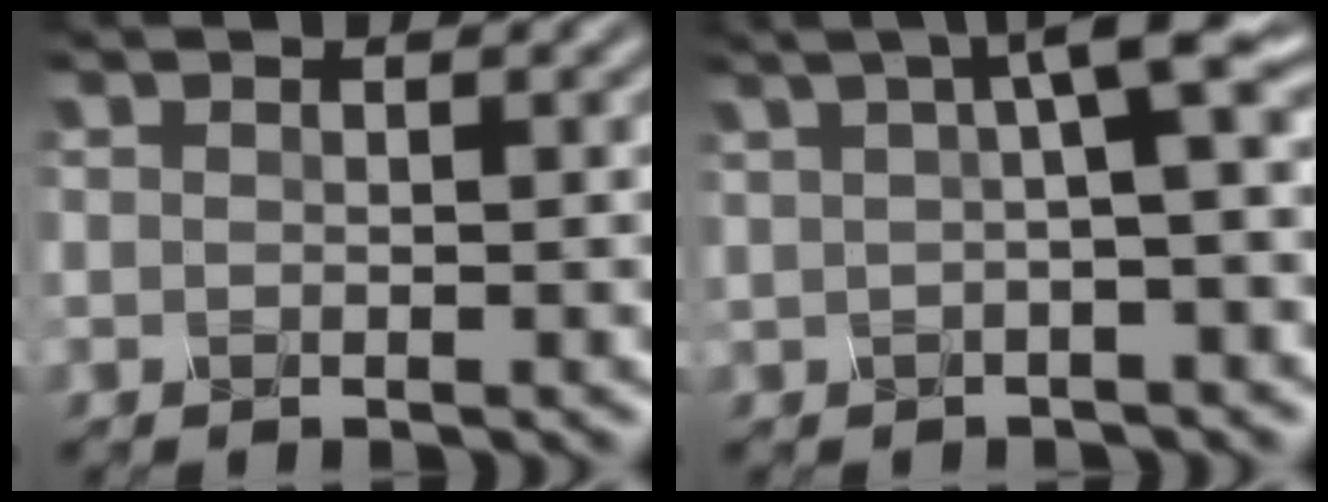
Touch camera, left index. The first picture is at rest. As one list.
[{"total": 4.7, "force": [1.3, 0.9, 4.4], "torque": [-0.060, 0.021, 0.017]}]